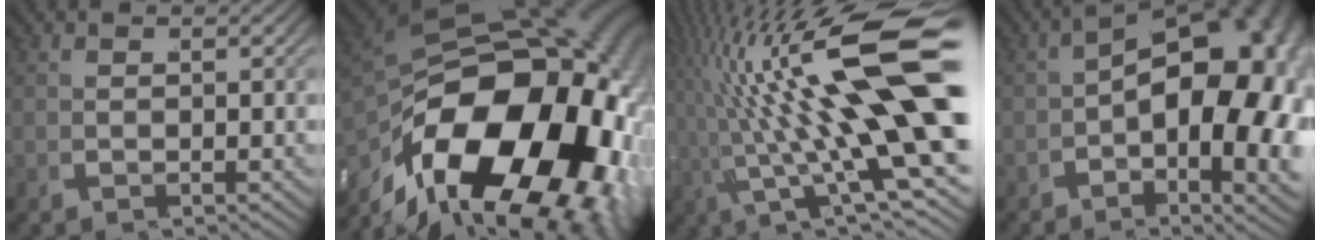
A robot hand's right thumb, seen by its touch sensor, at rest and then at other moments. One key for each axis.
{"total": 32.4, "fx": -1.3, "fy": 20.1, "fz": 25.4, "tx": -0.394, "ty": -0.060, "tz": 0.007}
{"total": 12.5, "fx": 0.6, "fy": 3.9, "fz": 11.9, "tx": -0.193, "ty": -0.002, "tz": 0.016}
{"total": 18.0, "fx": -0.2, "fy": 11.0, "fz": 14.3, "tx": -0.179, "ty": -0.017, "tz": -0.005}